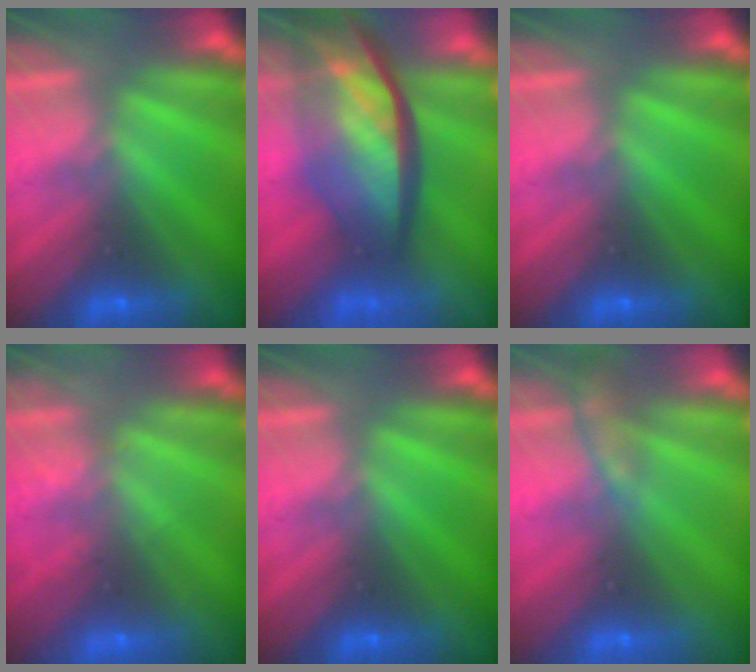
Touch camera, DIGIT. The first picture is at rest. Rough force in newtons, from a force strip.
{"total": 9.1}
{"total": 0.0}
{"total": 2.0}
{"total": 0.0}
{"total": 2.3}